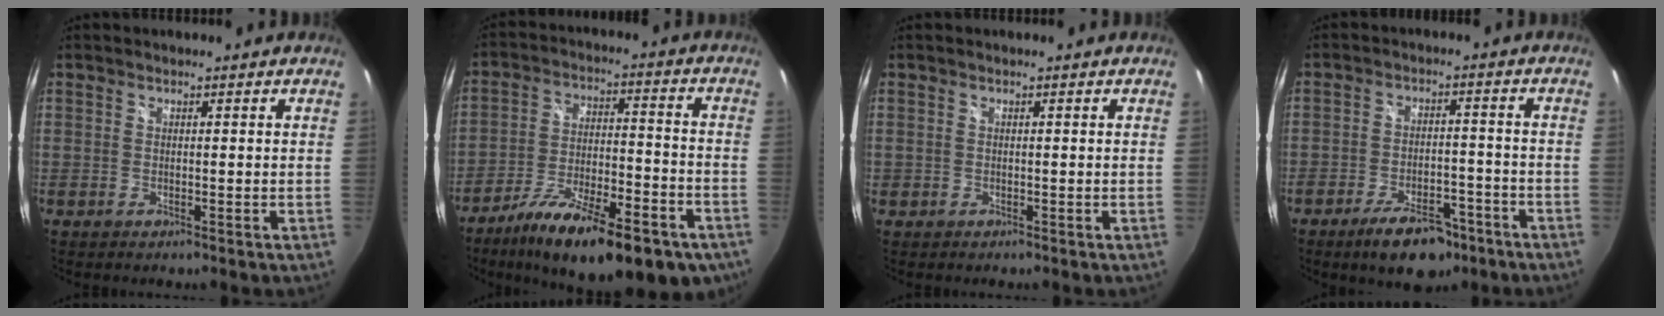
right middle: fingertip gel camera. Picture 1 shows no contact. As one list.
[{"total": 24.2, "force": [-16.5, 7.7, 15.9], "torque": [-0.254, -0.036, -0.239]}, {"total": 0.6, "force": [-0.2, 0.5, 0.0], "torque": [-0.001, -0.003, -0.005]}, {"total": 10.5, "force": [-7.3, 4.6, 6.0], "torque": [-0.118, 0.000, -0.106]}]